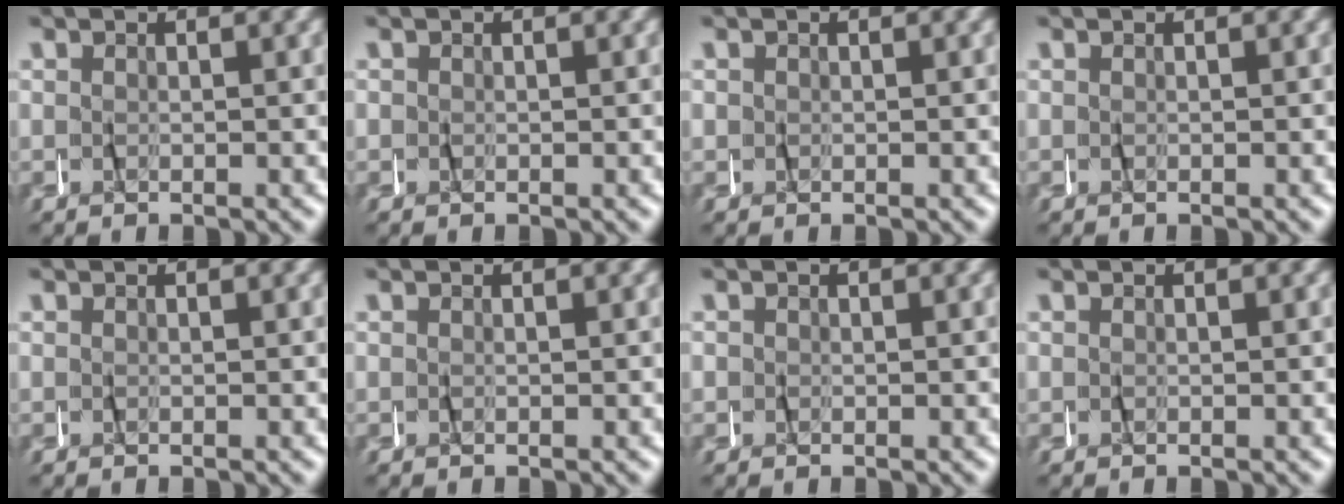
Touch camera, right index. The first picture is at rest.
{"total": 0.7, "force": [0.1, 0.6, 0.2], "torque": [-0.010, -0.001, 0.002]}
{"total": 0.6, "force": [0.1, 0.6, 0.2], "torque": [-0.007, -0.001, 0.003]}
{"total": 0.0}
{"total": 0.0}
{"total": 0.0}
{"total": 1.0, "force": [0.1, 0.9, 0.4], "torque": [-0.014, -0.002, 0.004]}
{"total": 0.0}